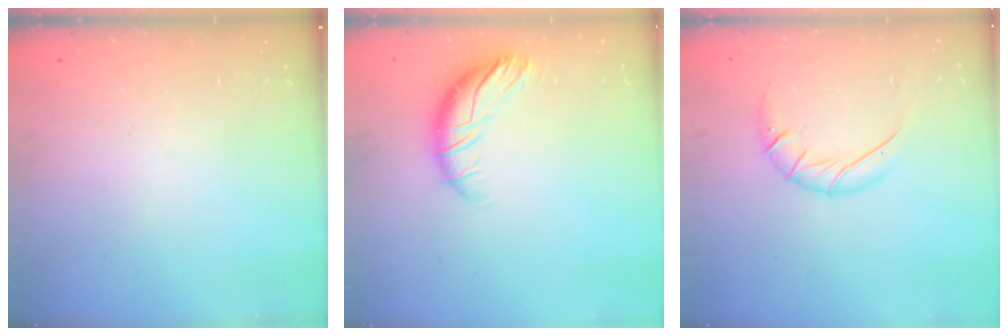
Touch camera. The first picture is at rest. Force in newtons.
{"total": 10.2, "press": 10.2, "slide": 1.0}
{"total": 10.3, "press": 10.3, "slide": 0.9}